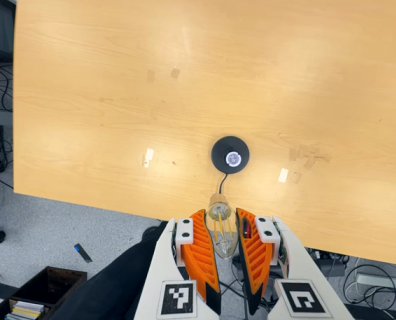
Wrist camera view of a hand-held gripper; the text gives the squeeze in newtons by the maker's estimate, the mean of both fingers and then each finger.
{"total": 21.6, "left": 27.1, "right": 16.1}